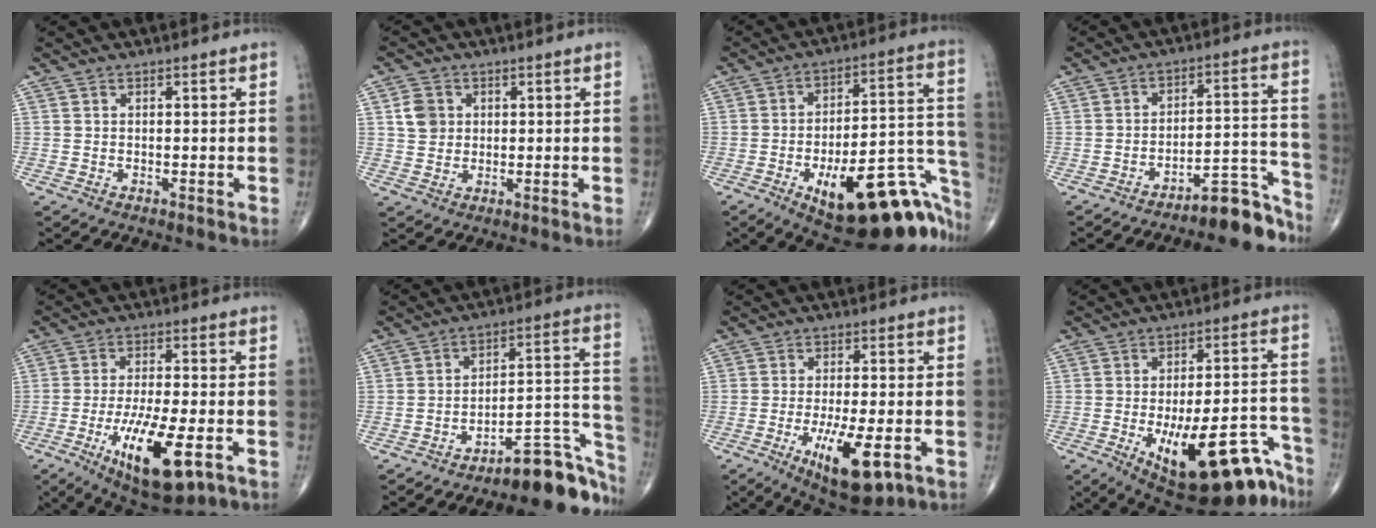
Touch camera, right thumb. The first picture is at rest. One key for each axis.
{"total": 4.6, "fx": 1.2, "fy": 4.0, "fz": 2.0, "tx": -0.019, "ty": -0.001, "tz": 0.019}
{"total": 28.9, "fx": -13.8, "fy": 11.2, "fz": 22.8, "tx": -0.201, "ty": 0.093, "tz": -0.184}
{"total": 9.4, "fx": -8.5, "fy": 2.0, "fz": 3.4, "tx": 0.000, "ty": 0.121, "tz": -0.129}
{"total": 15.1, "fx": -5.7, "fy": 4.8, "fz": 13.1, "tx": -0.230, "ty": -0.001, "tz": -0.082}
{"total": 15.6, "fx": -11.6, "fy": 4.5, "fz": 9.4, "tx": -0.063, "ty": 0.135, "tz": -0.169}
{"total": 12.2, "fx": -4.7, "fy": 4.1, "fz": 10.5, "tx": -0.171, "ty": -0.007, "tz": -0.064}
{"total": 22.6, "fx": -13.2, "fy": 8.1, "fz": 16.5, "tx": -0.162, "ty": 0.083, "tz": -0.180}